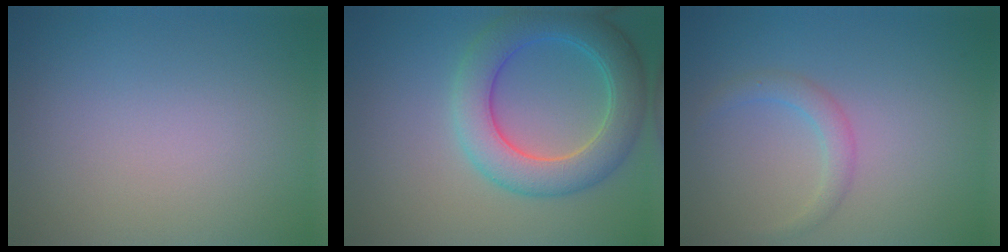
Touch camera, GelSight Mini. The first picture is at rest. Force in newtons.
{"total": 6.4, "press": 6.4, "slide": 0.2}
{"total": 1.7, "press": 1.7, "slide": 0.0}